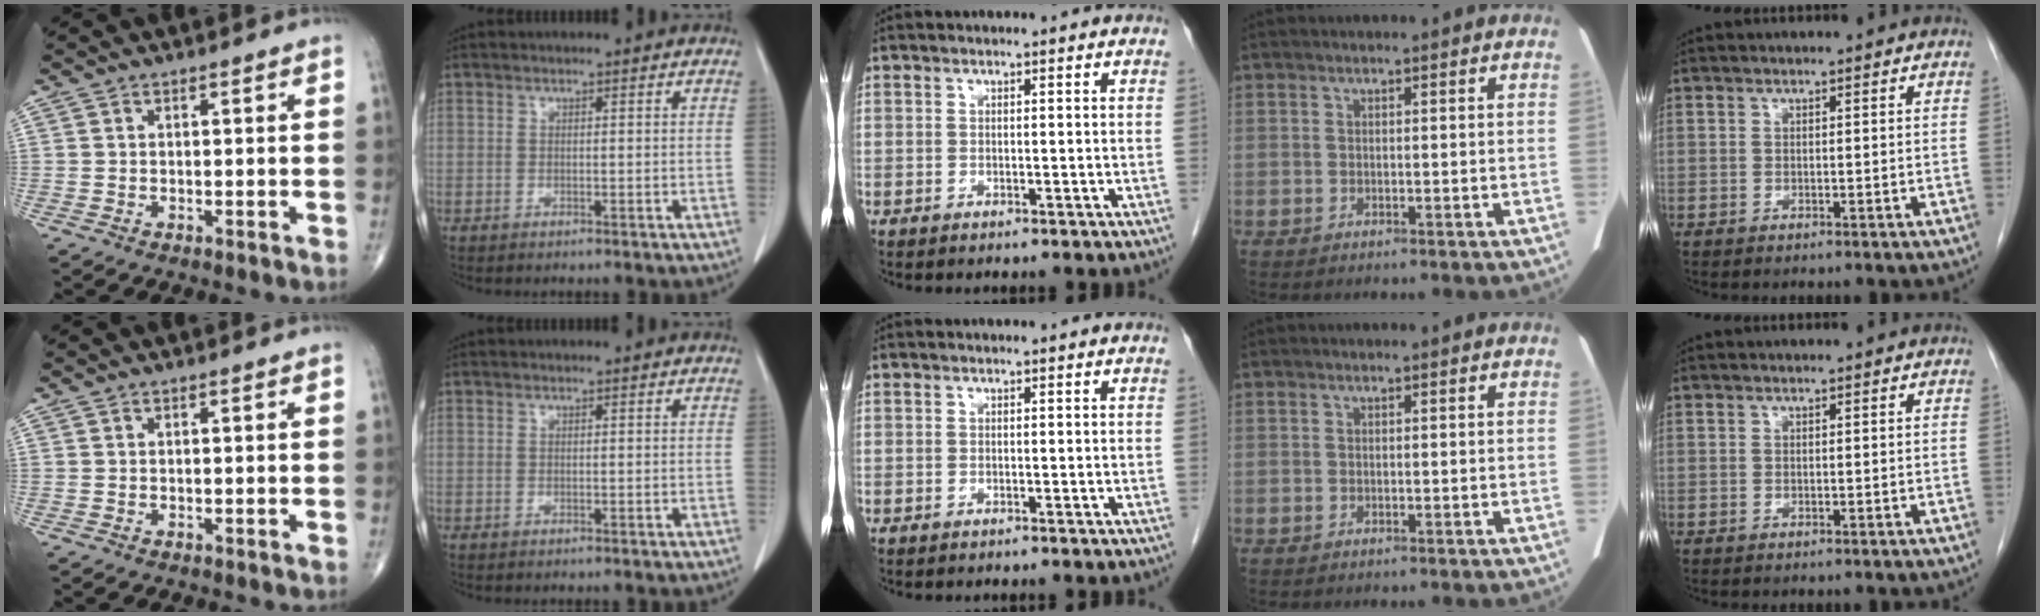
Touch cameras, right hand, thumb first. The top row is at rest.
{}